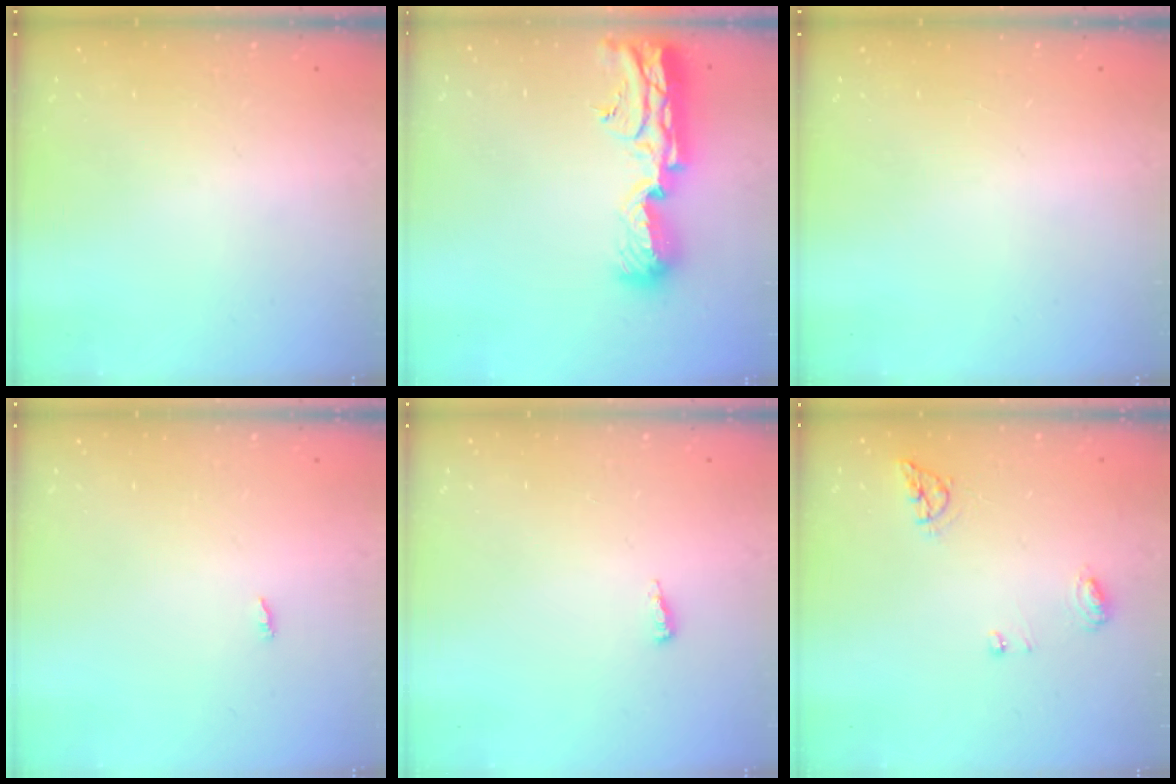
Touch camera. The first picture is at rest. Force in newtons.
{"total": 20.1, "press": 19.4, "slide": 5.5}
{"total": 0.0}
{"total": 1.8, "press": 1.8, "slide": 0.2}
{"total": 3.9, "press": 3.6, "slide": 1.5}
{"total": 6.6, "press": 6.5, "slide": 0.6}